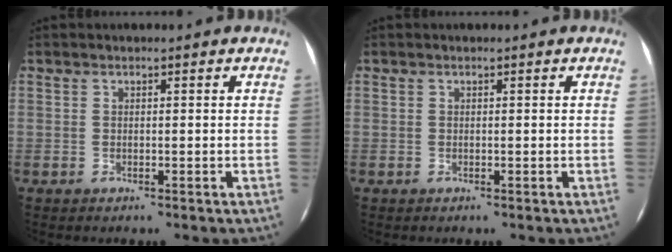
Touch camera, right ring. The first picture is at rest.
{"total": 0.0}